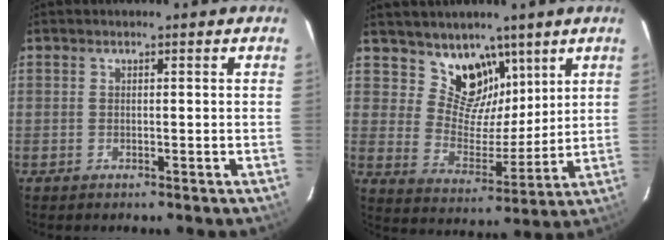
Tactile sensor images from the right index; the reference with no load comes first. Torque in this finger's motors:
{"motor_torque": [0.12, 0.21, 0.05, 0.00]}